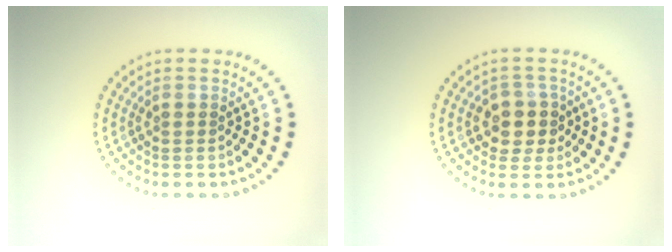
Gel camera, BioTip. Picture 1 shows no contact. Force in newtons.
{"total": 2.9, "press": 2.7, "slide": 1.2}